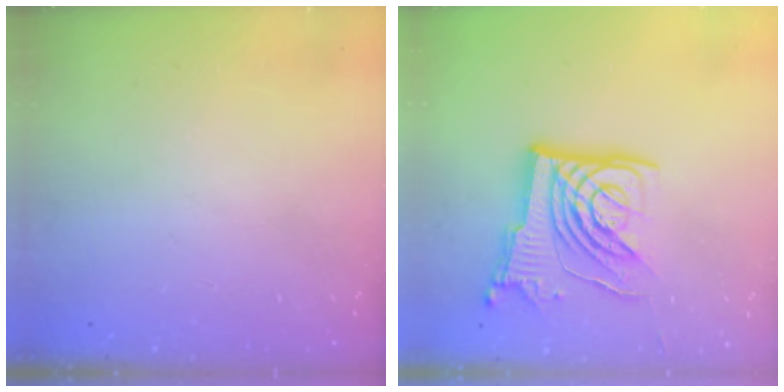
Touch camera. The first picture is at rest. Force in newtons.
{"total": 14.9, "press": 14.8, "slide": 1.8}